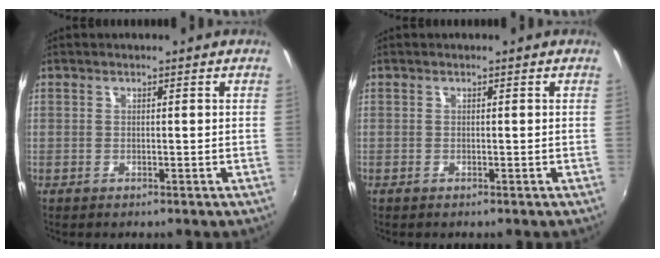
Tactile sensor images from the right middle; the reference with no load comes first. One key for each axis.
{"total": 0.0}